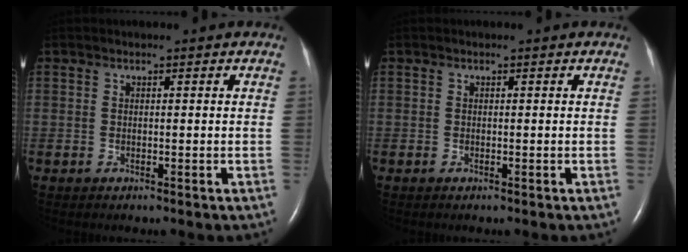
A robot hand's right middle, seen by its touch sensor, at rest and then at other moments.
{"total": 0.0}